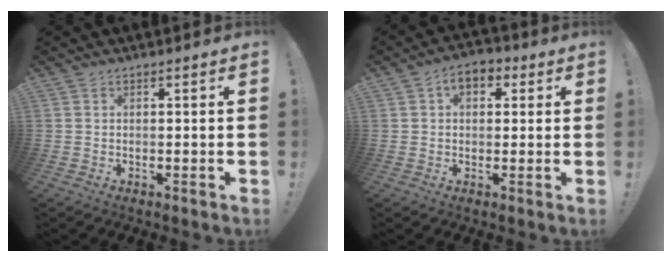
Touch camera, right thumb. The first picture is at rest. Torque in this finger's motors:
{"motor_torque": [0.91, 1.21, 0.73, -0.21, 0.01]}